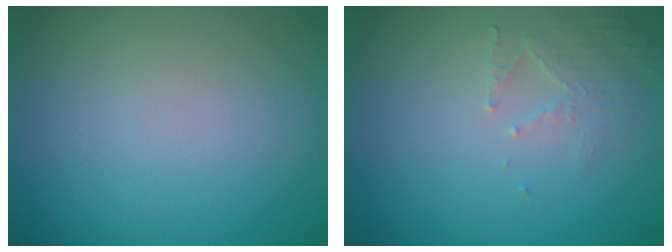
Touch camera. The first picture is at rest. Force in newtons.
{"total": 2.0, "press": 1.9, "slide": 0.3}